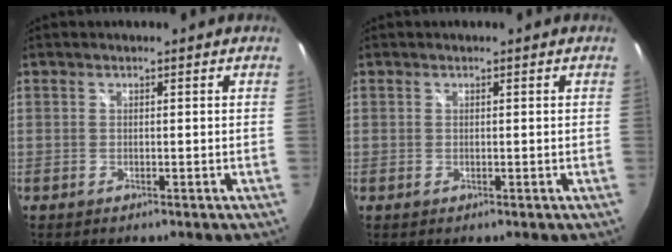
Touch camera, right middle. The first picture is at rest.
{"total": 0.0}